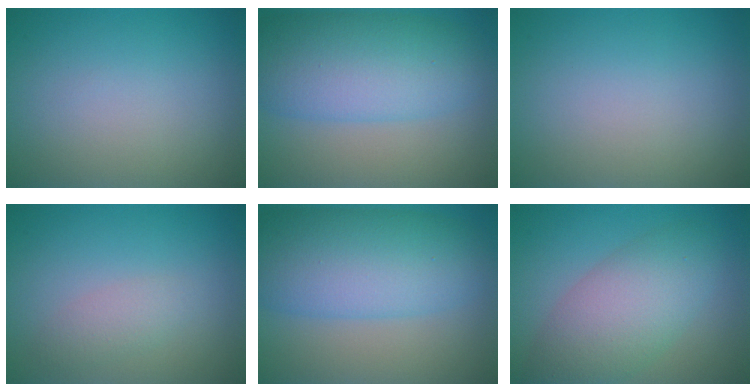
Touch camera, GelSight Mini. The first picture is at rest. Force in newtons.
{"total": 8.6, "press": 8.6, "slide": 0.2}
{"total": 0.0}
{"total": 1.6, "press": 1.6, "slide": 0.1}
{"total": 8.9, "press": 8.9, "slide": 0.1}
{"total": 6.4, "press": 6.4, "slide": 0.2}